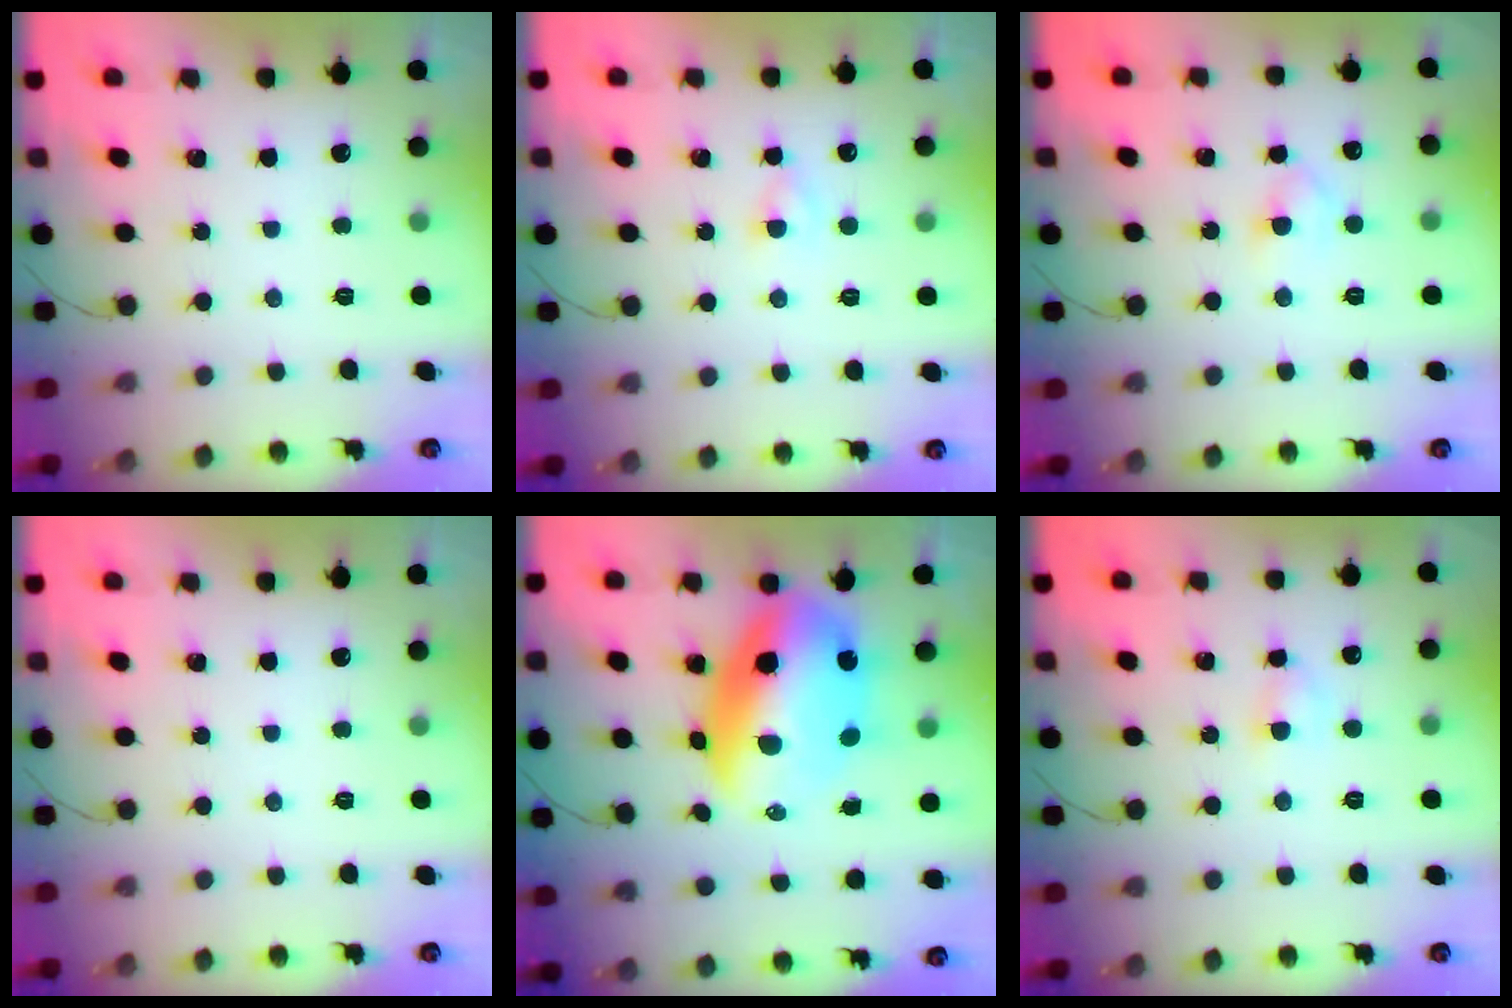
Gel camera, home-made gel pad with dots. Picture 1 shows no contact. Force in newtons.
{"total": 1.9, "press": 1.6, "slide": 0.9}
{"total": 3.7, "press": 3.4, "slide": 1.4}
{"total": 0.0}
{"total": 17.2, "press": 16.8, "slide": 3.5}
{"total": 3.6, "press": 3.4, "slide": 1.1}